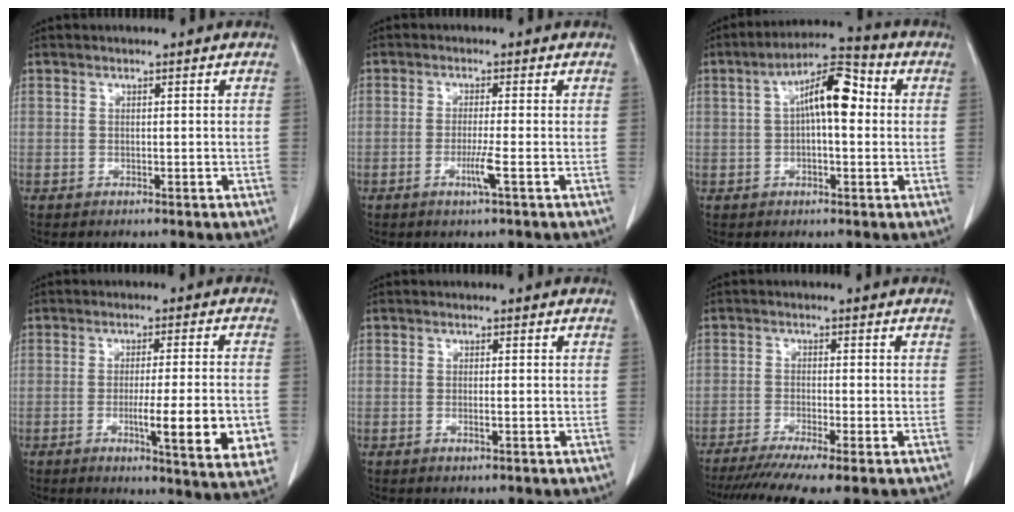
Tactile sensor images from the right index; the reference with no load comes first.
{"total": 2.9, "force": [-1.1, -0.6, 2.7], "torque": [-0.054, -0.006, -0.022]}
{"total": 9.2, "force": [1.4, 2.8, 8.6], "torque": [-0.151, 0.033, 0.016]}
{"total": 12.5, "force": [-3.0, 0.6, 12.2], "torque": [-0.140, -0.018, -0.037]}
{"total": 0.8, "force": [-0.3, 0.0, 0.8], "torque": [-0.015, 0.001, -0.003]}
{"total": 10.2, "force": [-7.8, 0.0, 6.6], "torque": [-0.101, -0.018, -0.123]}